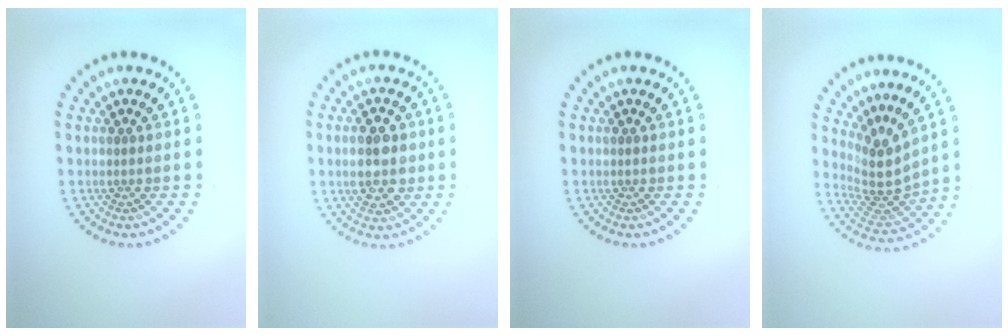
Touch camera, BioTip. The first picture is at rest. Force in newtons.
{"total": 4.4, "press": 4.4, "slide": 0.4}
{"total": 0.0}
{"total": 3.9, "press": 2.8, "slide": 2.7}